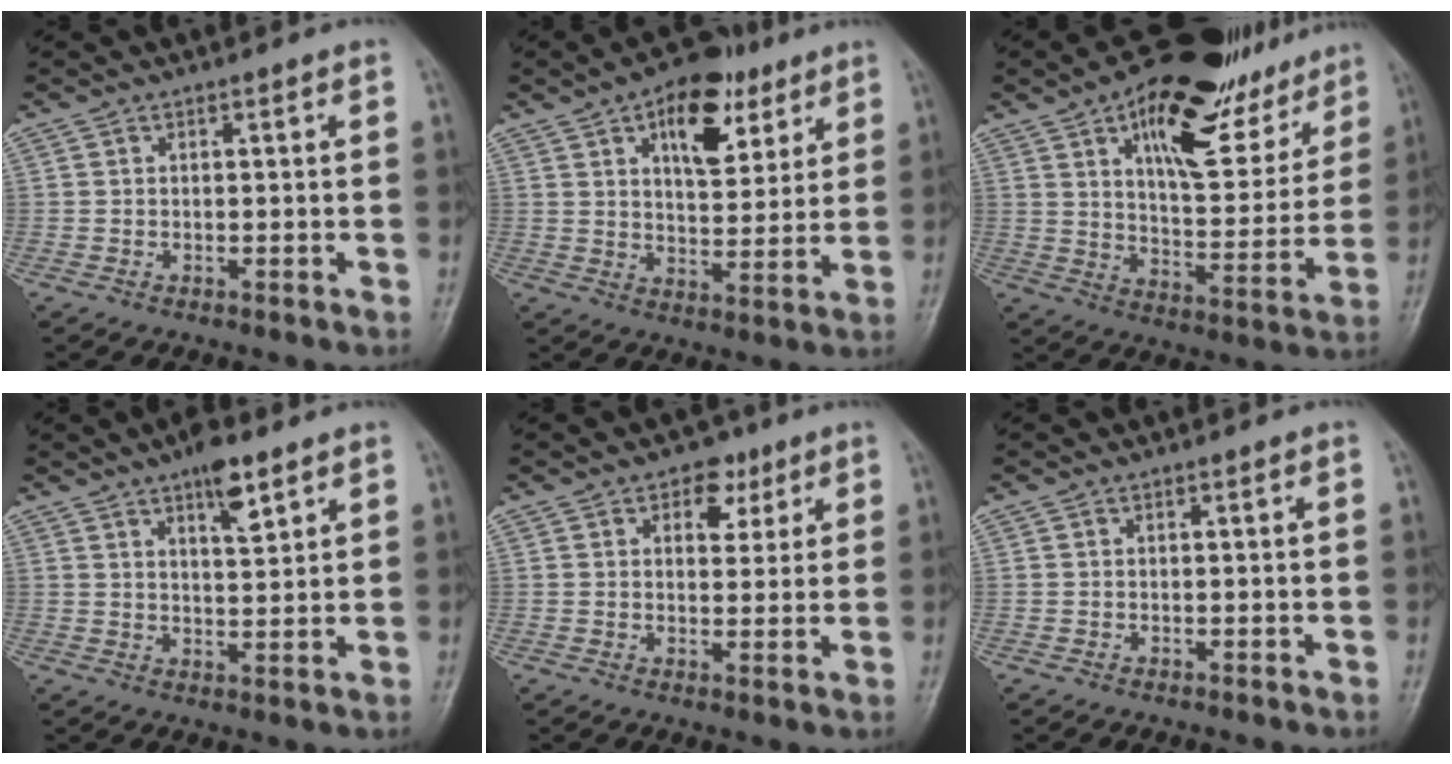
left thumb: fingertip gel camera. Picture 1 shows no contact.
{"total": 13.1, "force": [6.5, 7.0, 9.0], "torque": [-0.099, -0.020, 0.098]}
{"total": 23.4, "force": [13.2, 11.2, 15.7], "torque": [-0.174, -0.032, 0.204]}
{"total": 6.6, "force": [4.1, 2.2, 4.7], "torque": [-0.062, -0.021, 0.062]}
{"total": 5.5, "force": [2.8, 3.8, 2.8], "torque": [-0.005, -0.009, 0.036]}
{"total": 0.0}